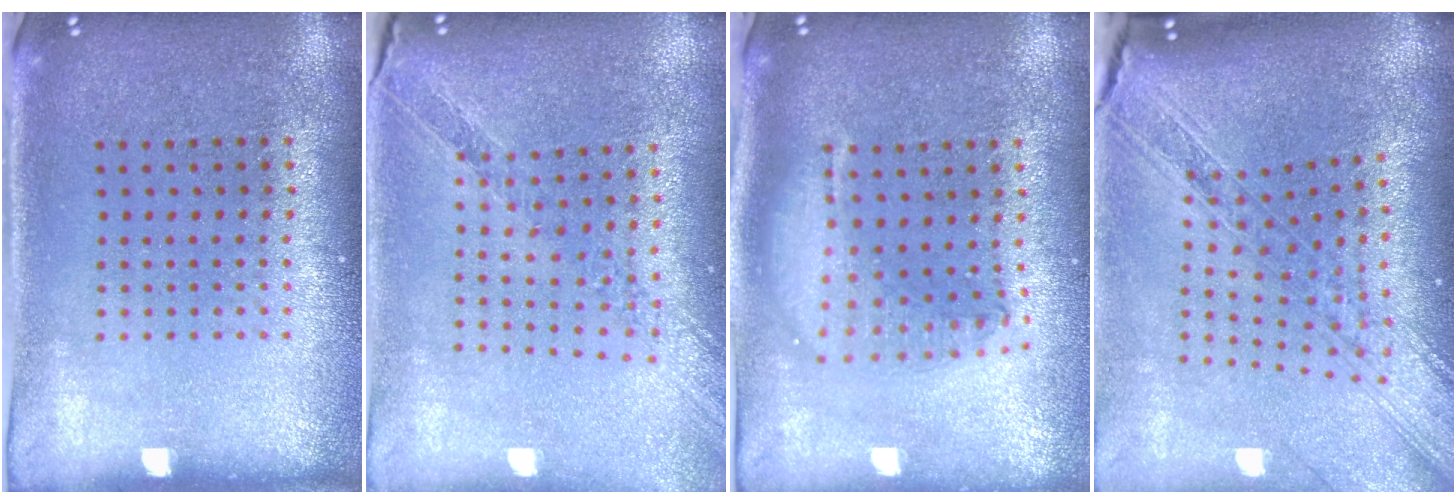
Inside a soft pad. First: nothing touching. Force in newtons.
{"total": 1.1, "press": 1.1, "slide": 0.2}
{"total": 1.8, "press": 1.5, "slide": 1.0}
{"total": 2.5, "press": 2.1, "slide": 1.3}